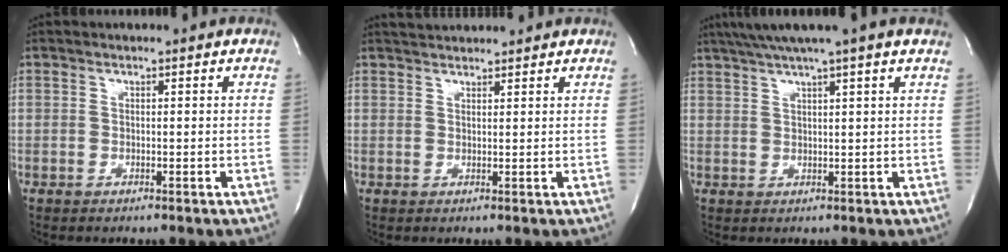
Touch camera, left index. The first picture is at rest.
{"total": 3.7, "force": [3.6, 0.4, 0.6], "torque": [-0.015, 0.030, 0.059]}
{"total": 7.9, "force": [6.2, -1.4, 4.7], "torque": [-0.076, 0.027, 0.084]}